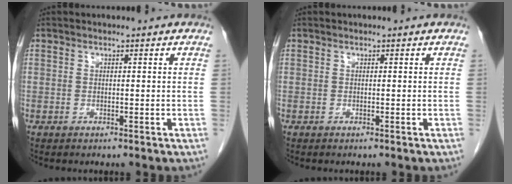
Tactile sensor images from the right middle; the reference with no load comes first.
{"total": 0.0}